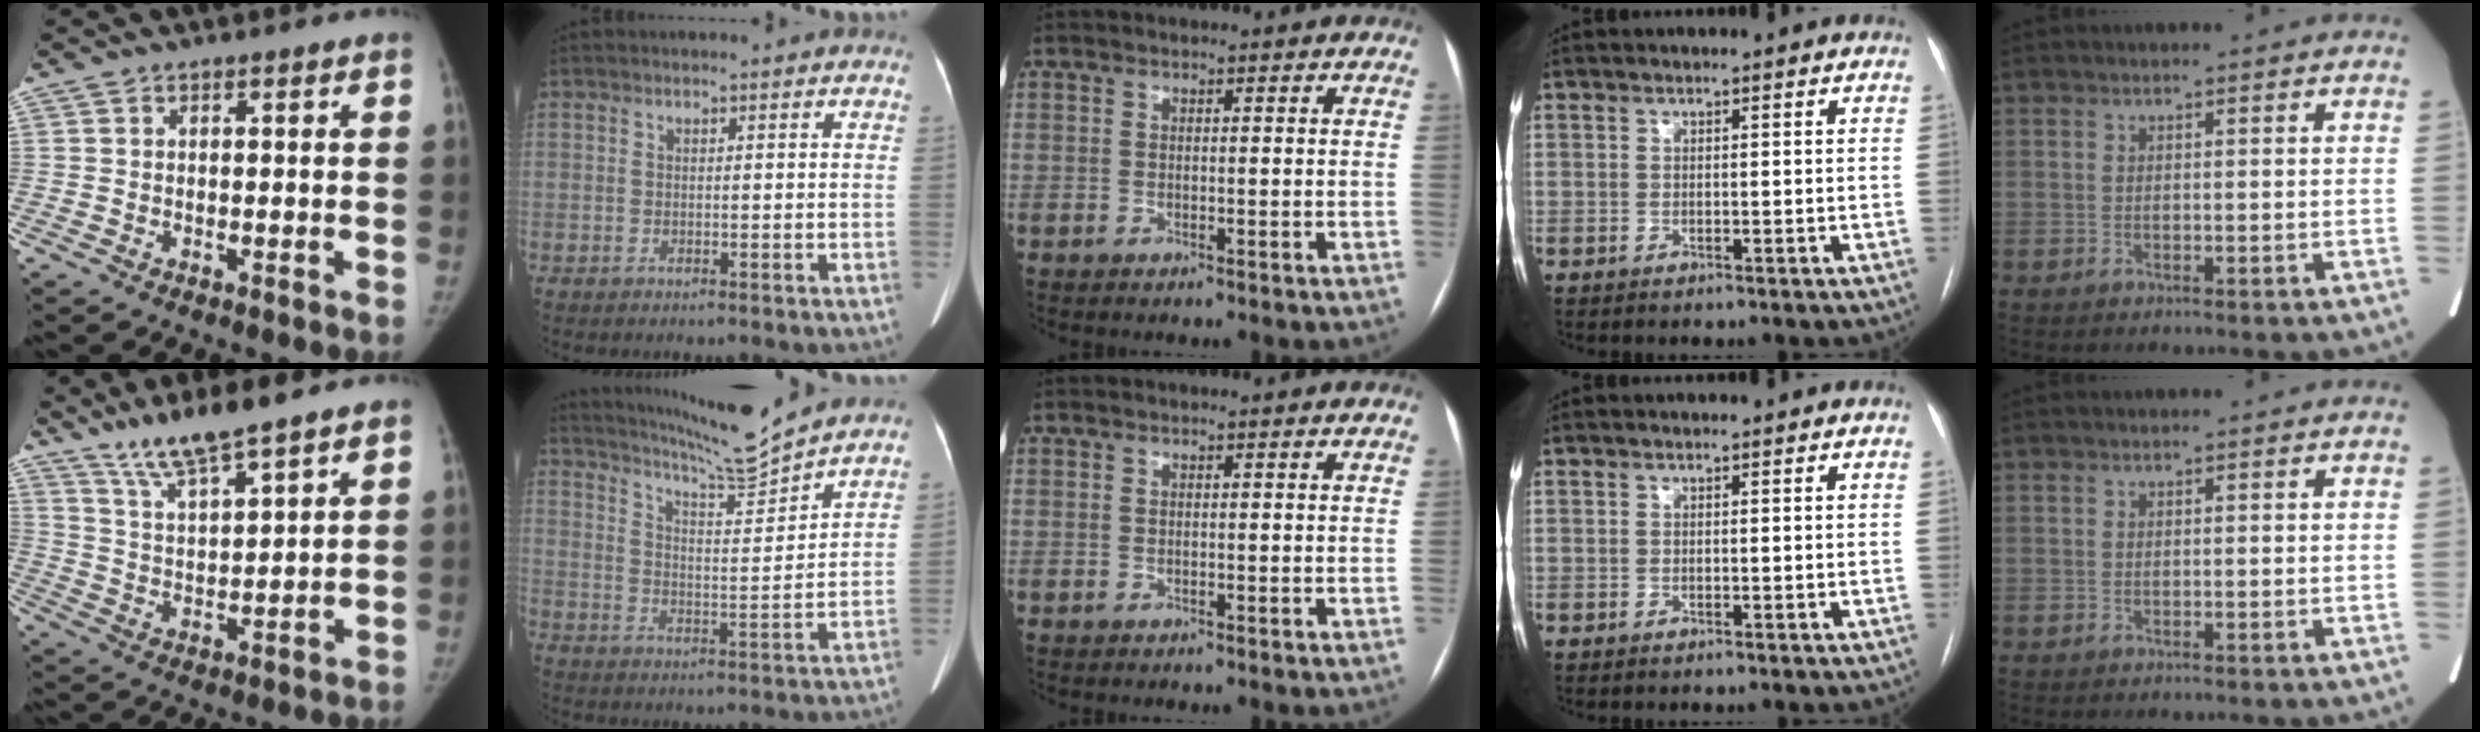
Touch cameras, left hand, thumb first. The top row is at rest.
{"thumb": {"total": 9.6, "force": [7.6, 0.9, 5.9], "torque": [-0.109, -0.043, 0.151]}, "index": {"total": 10.6, "force": [10.0, -2.0, 2.9], "torque": [-0.060, -0.025, 0.169]}}